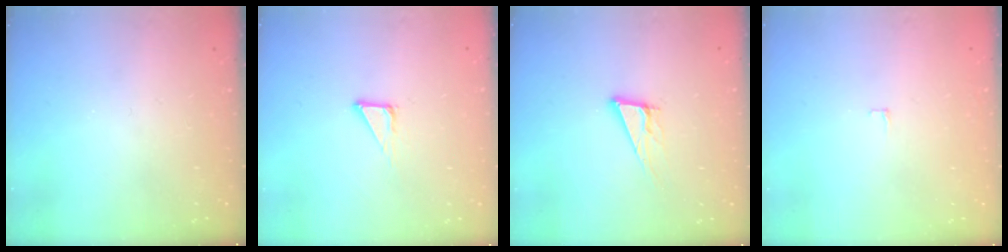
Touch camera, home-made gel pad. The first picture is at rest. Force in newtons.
{"total": 4.4, "press": 4.4, "slide": 0.1}
{"total": 8.6, "press": 8.3, "slide": 2.4}
{"total": 2.4, "press": 2.4, "slide": 0.2}